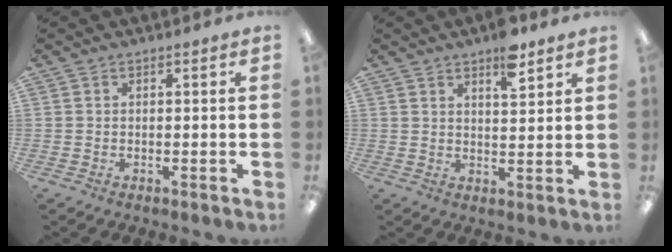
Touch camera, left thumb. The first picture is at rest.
{"total": 7.4, "force": [5.2, 2.6, 4.6], "torque": [-0.054, -0.031, 0.084]}